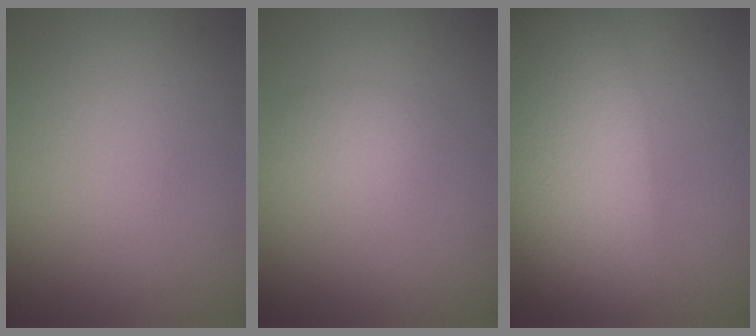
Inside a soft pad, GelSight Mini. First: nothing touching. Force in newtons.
{"total": 1.4, "press": 1.4, "slide": 0.0}
{"total": 11.8, "press": 11.8, "slide": 0.7}